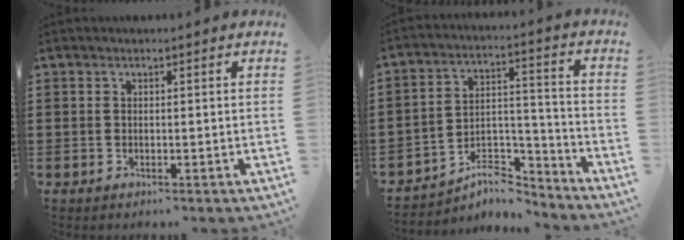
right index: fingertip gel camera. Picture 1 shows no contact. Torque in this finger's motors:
{"motor_torque": [-0.38, -0.31, -1.05, -0.21]}